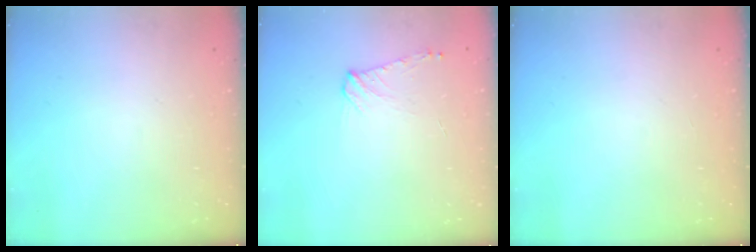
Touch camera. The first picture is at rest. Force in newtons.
{"total": 7.1, "press": 7.0, "slide": 1.1}
{"total": 0.0}